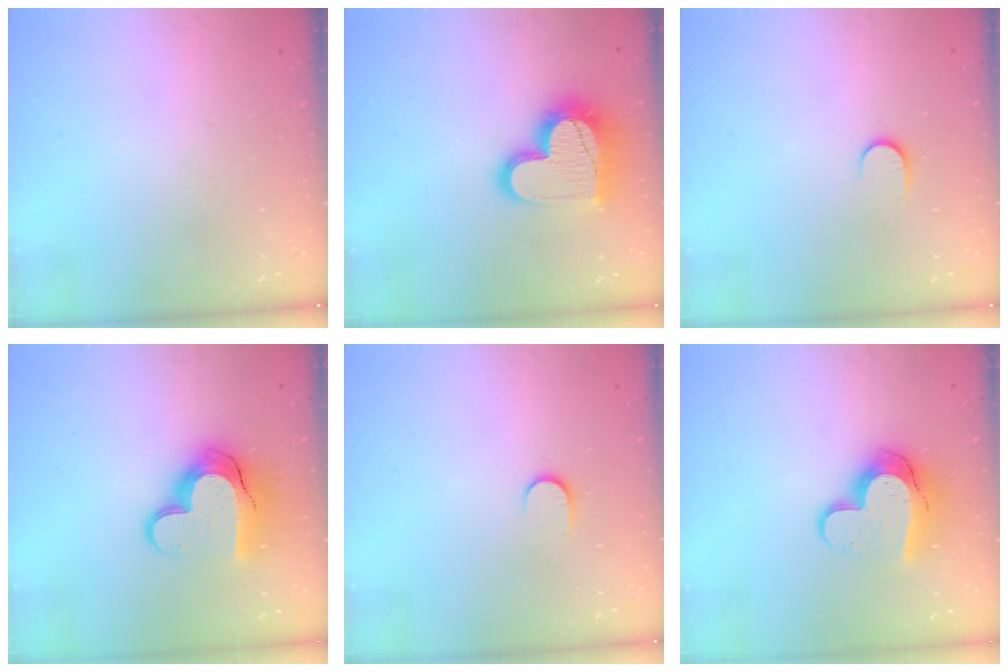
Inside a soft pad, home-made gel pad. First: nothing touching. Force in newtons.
{"total": 18.9, "press": 18.9, "slide": 1.4}
{"total": 5.7, "press": 5.7, "slide": 0.5}
{"total": 16.0, "press": 16.0, "slide": 1.0}
{"total": 5.7, "press": 5.7, "slide": 0.5}
{"total": 13.3, "press": 13.3, "slide": 1.1}